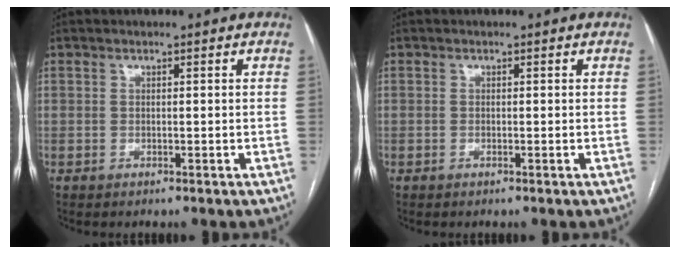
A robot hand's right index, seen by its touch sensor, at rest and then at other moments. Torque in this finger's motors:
{"motor_torque": [-0.17, 0.07, 0.09, 0.01]}